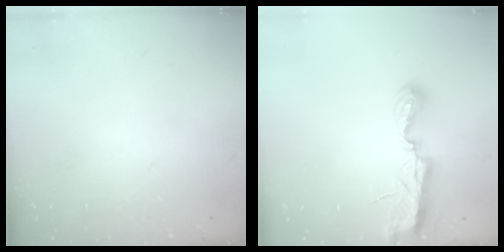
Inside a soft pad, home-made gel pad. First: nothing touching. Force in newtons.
{"total": 7.2, "press": 7.2, "slide": 0.1}